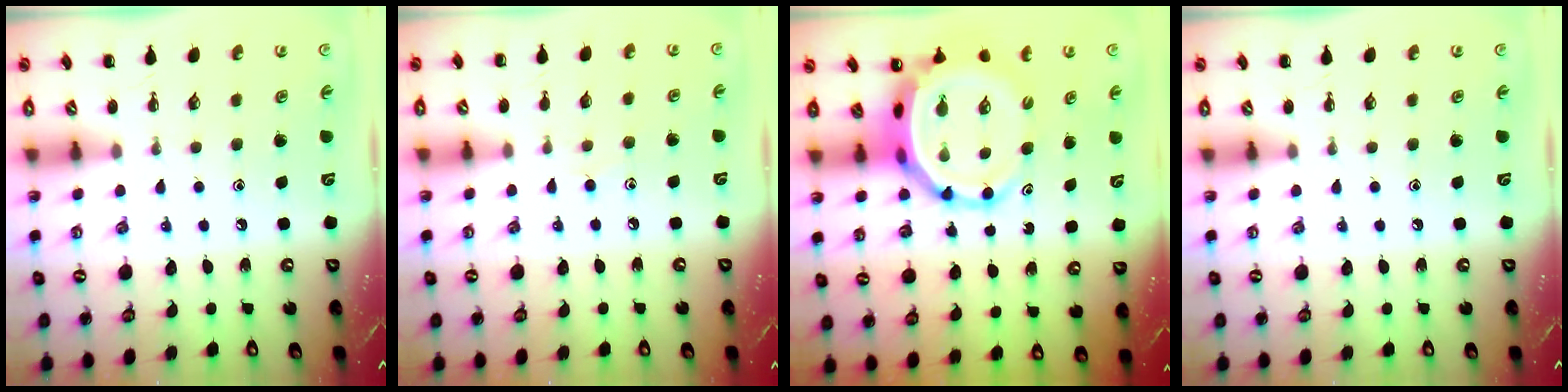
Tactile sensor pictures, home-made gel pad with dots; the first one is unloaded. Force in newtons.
{"total": 5.0, "press": 4.6, "slide": 1.8}
{"total": 6.8, "press": 6.5, "slide": 1.9}
{"total": 0.0}